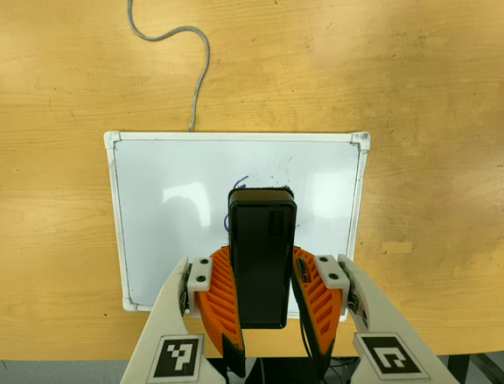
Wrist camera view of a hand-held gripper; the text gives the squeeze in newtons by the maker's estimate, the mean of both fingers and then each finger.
{"total": 6.7, "left": 5.5, "right": 8.0}